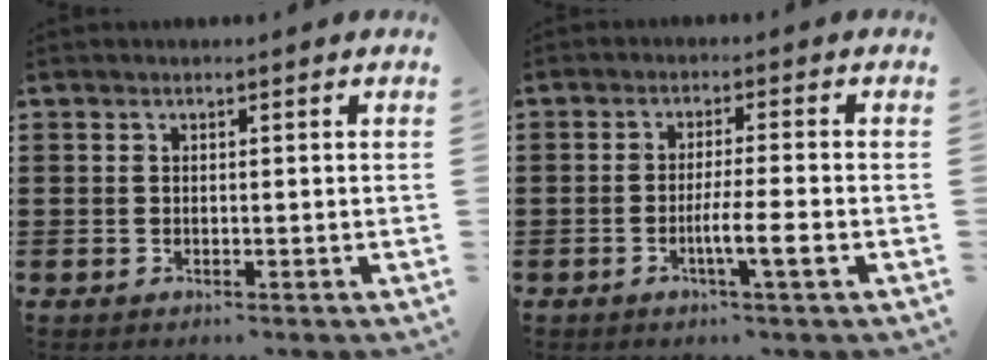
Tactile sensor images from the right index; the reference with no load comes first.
{"total": 4.8, "force": [-1.8, 0.1, 4.5], "torque": [-0.075, -0.009, -0.031]}